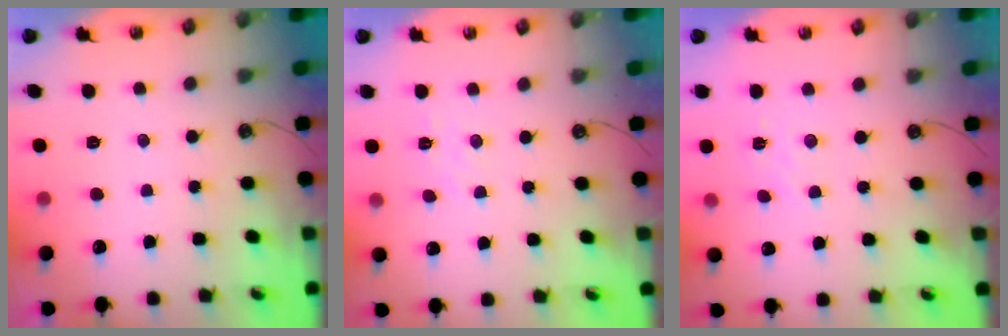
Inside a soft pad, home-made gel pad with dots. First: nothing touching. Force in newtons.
{"total": 4.5, "press": 4.5, "slide": 0.6}
{"total": 2.8, "press": 2.8, "slide": 0.5}